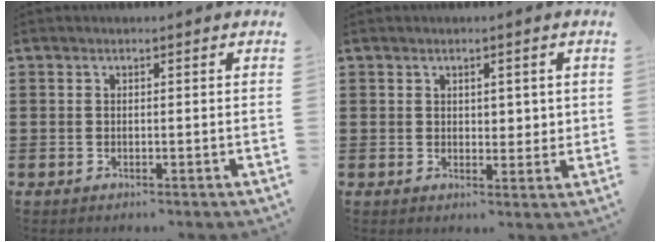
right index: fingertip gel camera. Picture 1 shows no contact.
{"total": 2.1, "force": [1.1, 1.5, 1.0], "torque": [-0.009, 0.003, 0.015]}